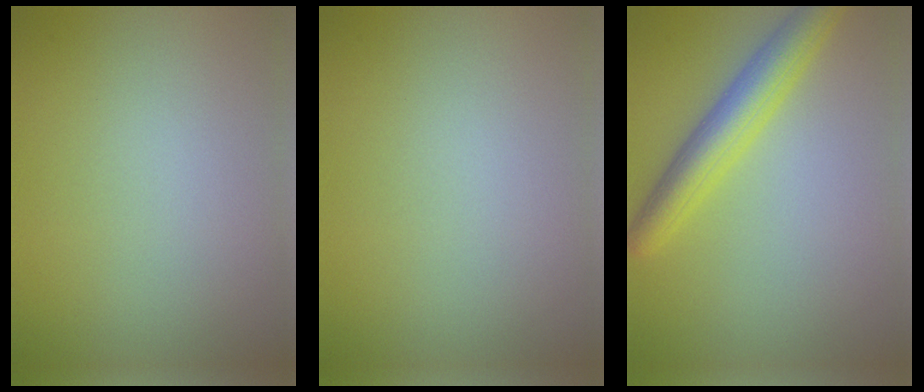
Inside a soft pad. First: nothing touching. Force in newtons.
{"total": 0.0}
{"total": 4.5, "press": 4.5, "slide": 0.2}